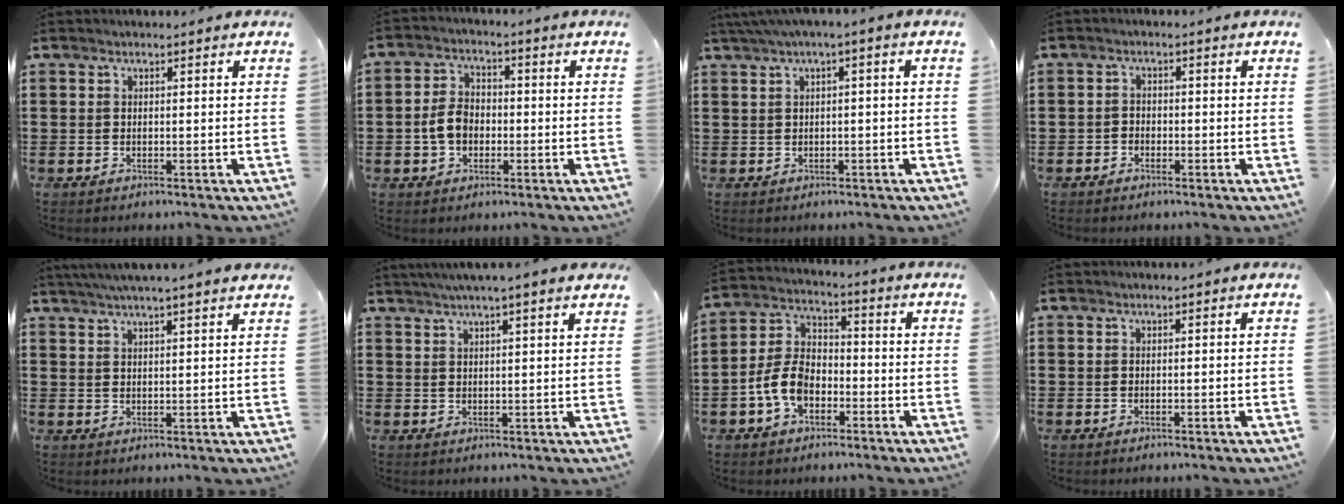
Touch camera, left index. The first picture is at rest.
{"total": 5.2, "force": [-1.1, 3.8, 3.4], "torque": [-0.088, 0.003, -0.028]}
{"total": 2.1, "force": [-0.5, 0.2, 2.1], "torque": [-0.034, -0.001, -0.010]}
{"total": 1.5, "force": [-1.2, 0.9, -0.1], "torque": [-0.004, 0.004, -0.028]}
{"total": 3.8, "force": [3.4, -0.6, 1.6], "torque": [-0.042, -0.006, 0.061]}
{"total": 3.3, "force": [2.7, -0.5, 1.8], "torque": [-0.042, -0.001, 0.048]}
{"total": 7.5, "force": [-3.1, 5.0, 4.8], "torque": [-0.126, 0.009, -0.068]}
{"total": 0.0}